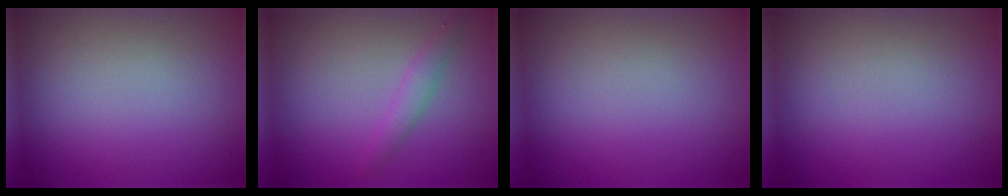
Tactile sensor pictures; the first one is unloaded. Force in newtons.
{"total": 1.6, "press": 1.6, "slide": 0.1}
{"total": 0.0}
{"total": 0.0}